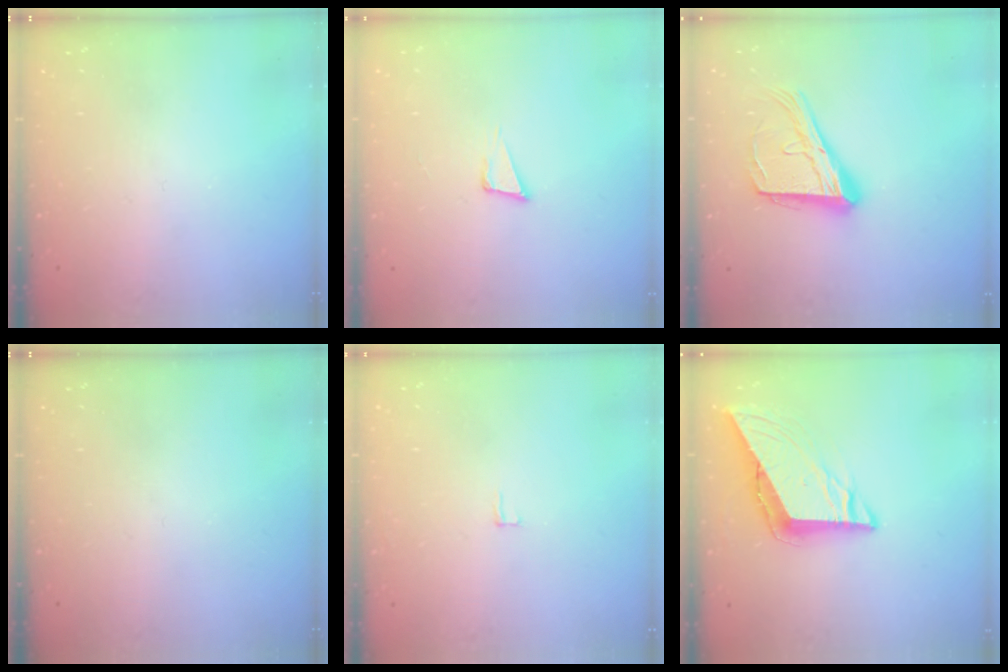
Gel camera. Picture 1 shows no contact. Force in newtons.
{"total": 3.9, "press": 2.6, "slide": 2.9}
{"total": 17.9, "press": 17.8, "slide": 1.9}
{"total": 0.0}
{"total": 2.0, "press": 2.0, "slide": 0.2}
{"total": 8.8, "press": 8.8, "slide": 0.9}